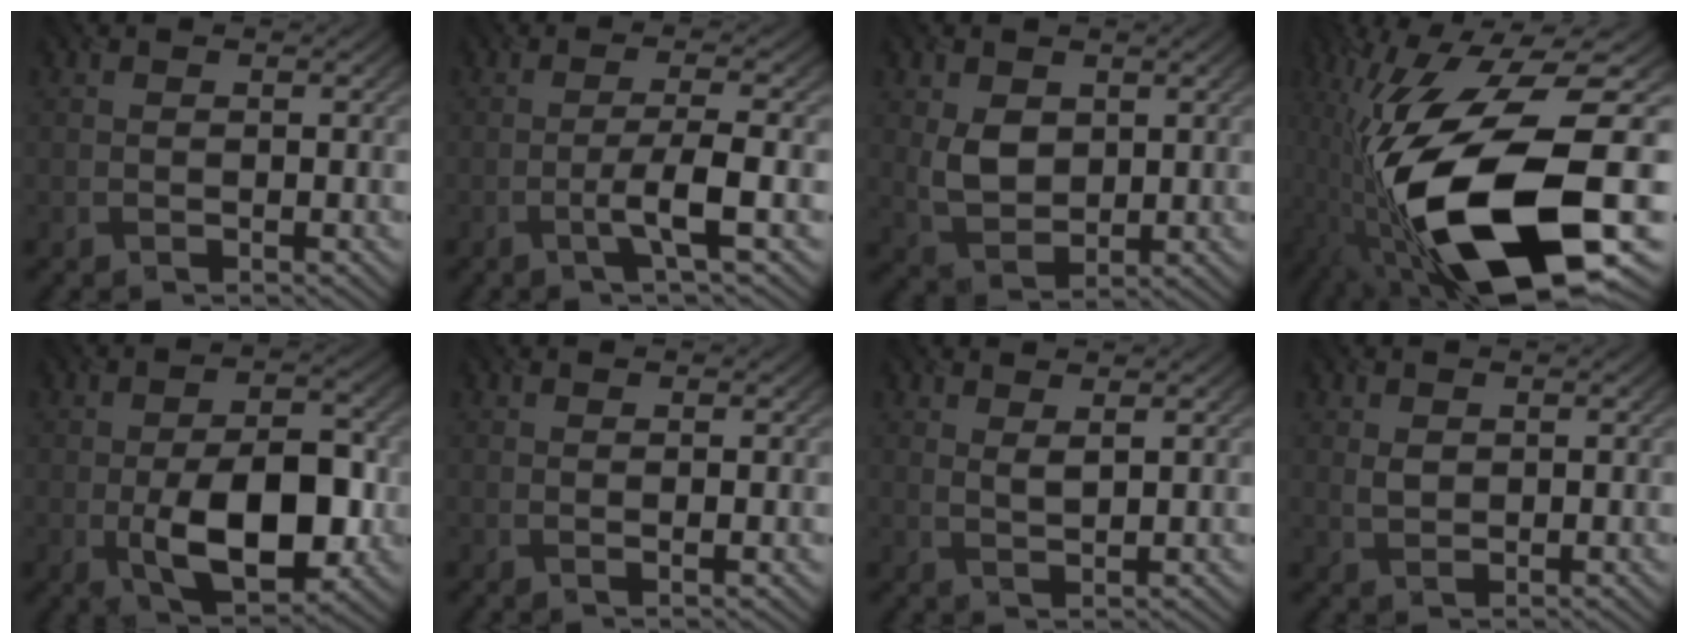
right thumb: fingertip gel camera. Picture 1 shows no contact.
{"total": 4.1, "force": [-1.7, 0.1, 3.8], "torque": [-0.064, 0.013, -0.046]}
{"total": 4.3, "force": [1.2, 3.1, 2.7], "torque": [-0.068, -0.006, 0.027]}
{"total": 19.2, "force": [-7.4, 6.8, 16.4], "torque": [-0.327, -0.017, -0.122]}
{"total": 11.1, "force": [-2.6, 5.5, 9.3], "torque": [-0.155, -0.013, -0.041]}
{"total": 1.2, "force": [0.4, 0.0, 1.1], "torque": [-0.020, 0.004, 0.004]}
{"total": 1.8, "force": [1.4, 0.1, 1.1], "torque": [-0.026, -0.002, 0.028]}
{"total": 1.4, "force": [0.7, 0.9, 0.8], "torque": [-0.025, -0.003, 0.016]}